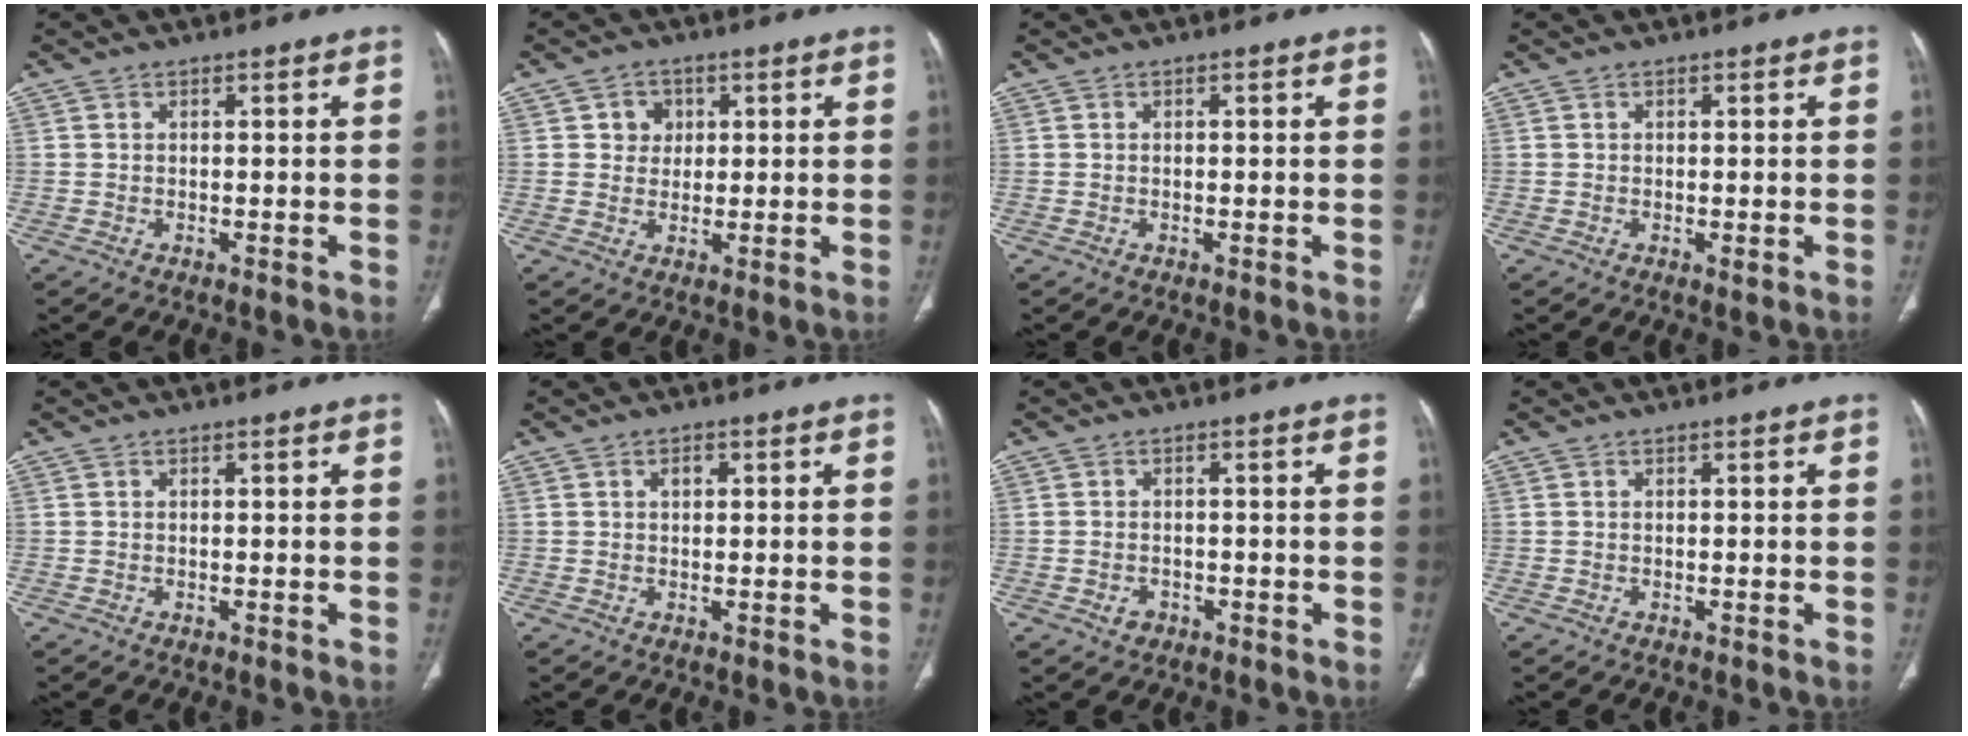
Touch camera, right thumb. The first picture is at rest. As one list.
[{"total": 4.0, "force": [0.8, 3.5, 1.7], "torque": [-0.005, 0.004, 0.010]}, {"total": 0.0}, {"total": 0.7, "force": [0.0, 0.4, 0.5], "torque": [-0.008, -0.003, 0.000]}, {"total": 0.0}, {"total": 1.5, "force": [0.5, 1.0, 0.9], "torque": [-0.012, 0.002, 0.007]}, {"total": 2.0, "force": [-0.9, 1.6, 0.8], "torque": [-0.011, 0.009, -0.009]}, {"total": 0.0}]